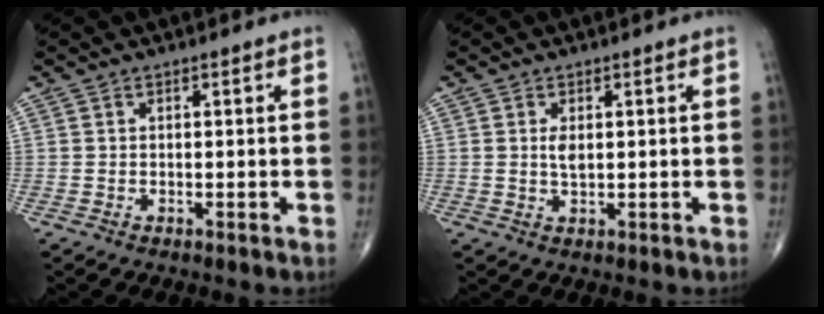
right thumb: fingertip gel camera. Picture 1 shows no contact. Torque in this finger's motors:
{"motor_torque": [1.37, 1.19, 0.35, -0.49, 0.02]}